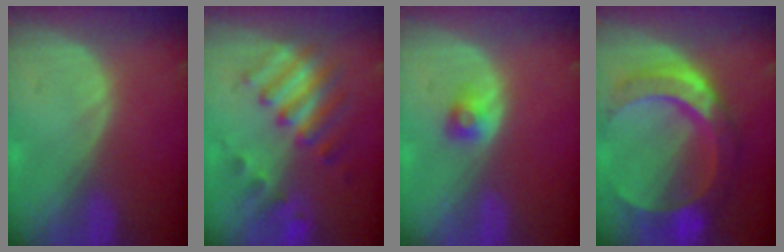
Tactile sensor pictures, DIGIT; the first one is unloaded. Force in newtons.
{"total": 8.0, "press": 7.7, "slide": 1.9}
{"total": 2.2, "press": 2.1, "slide": 0.3}
{"total": 11.1, "press": 11.0, "slide": 1.1}